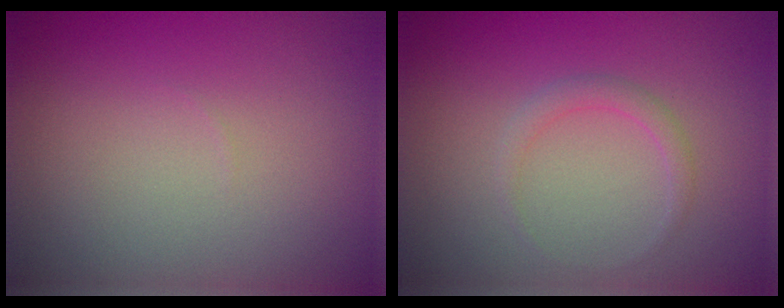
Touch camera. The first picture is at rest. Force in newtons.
{"total": 1.2, "press": 1.2, "slide": 0.0}